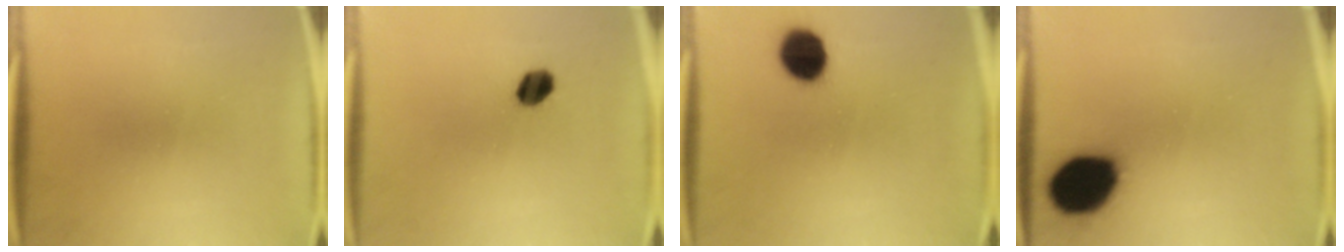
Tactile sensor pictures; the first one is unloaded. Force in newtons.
{"total": 4.9}
{"total": 9.5}
{"total": 17.1}